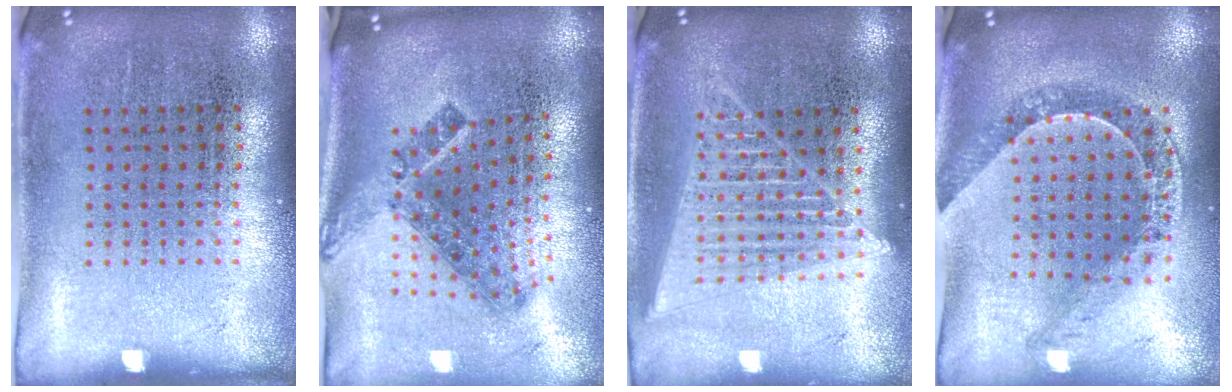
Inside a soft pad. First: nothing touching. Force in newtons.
{"total": 1.7, "press": 1.2, "slide": 1.1}
{"total": 1.8, "press": 1.6, "slide": 0.8}
{"total": 1.2, "press": 1.2, "slide": 0.2}